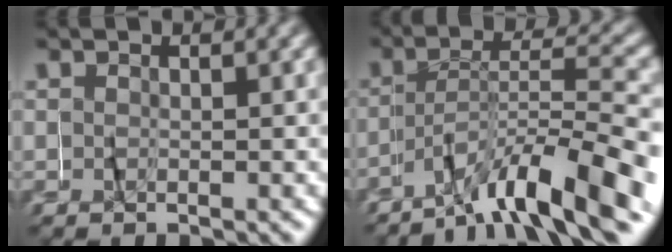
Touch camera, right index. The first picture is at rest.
{"total": 7.5, "force": [-6.0, -0.4, 4.4], "torque": [-0.078, 0.000, -0.099]}